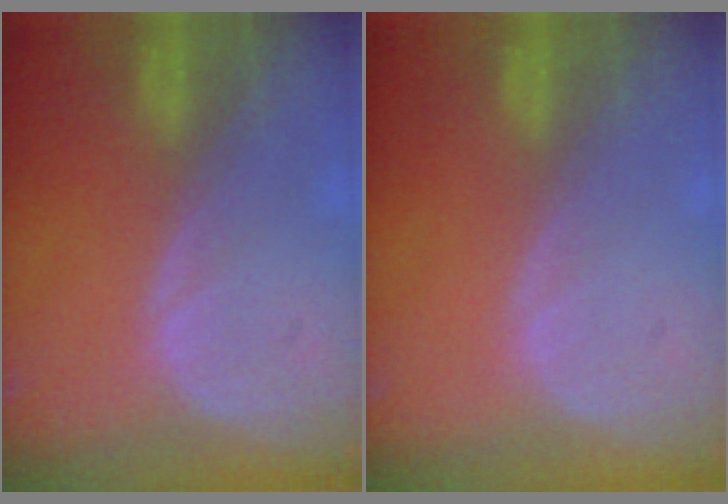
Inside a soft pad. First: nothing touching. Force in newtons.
{"total": 0.0}